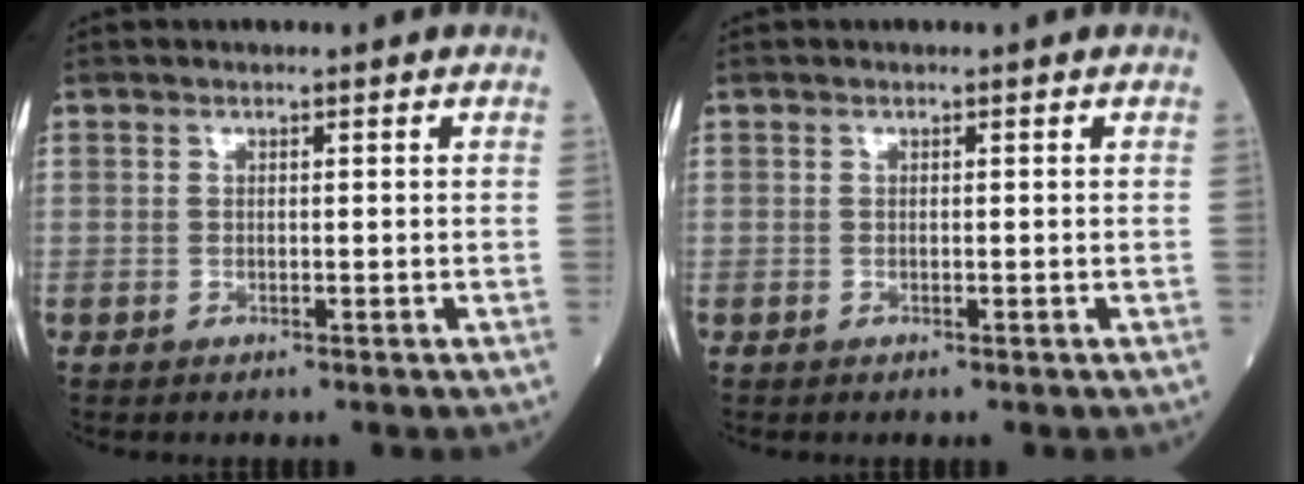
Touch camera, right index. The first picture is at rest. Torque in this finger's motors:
{"motor_torque": [-0.01, 0.00, 0.00, 0.00]}